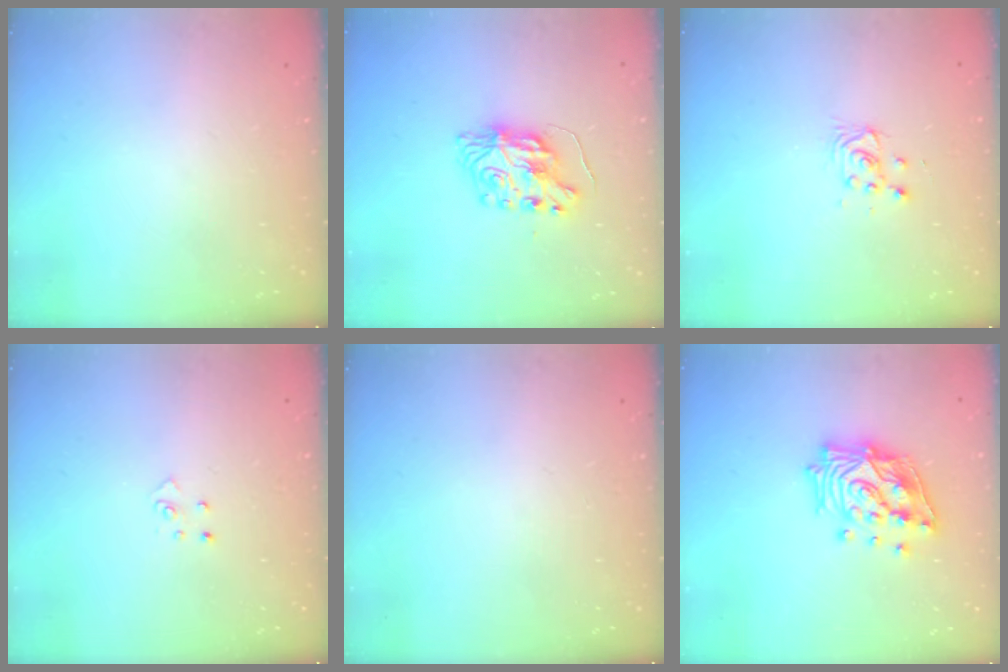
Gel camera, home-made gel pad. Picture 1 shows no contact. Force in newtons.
{"total": 8.2, "press": 8.2, "slide": 0.5}
{"total": 3.0, "press": 3.0, "slide": 0.2}
{"total": 2.6, "press": 2.6, "slide": 0.3}
{"total": 0.0}
{"total": 18.9, "press": 18.7, "slide": 2.6}